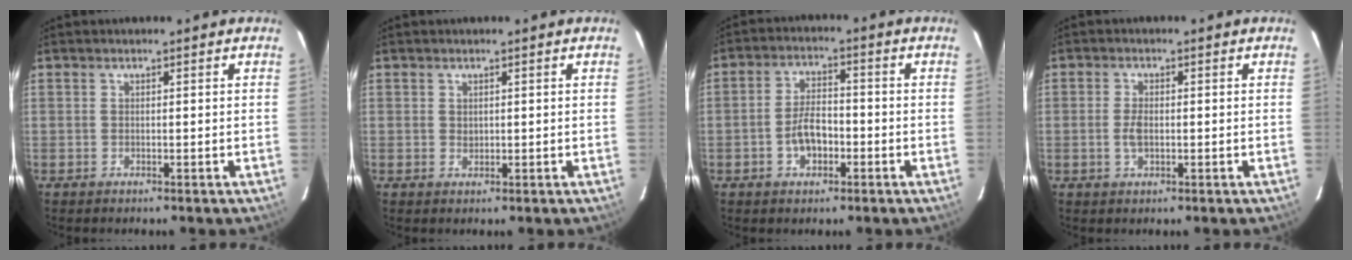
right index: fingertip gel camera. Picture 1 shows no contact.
{"total": 0.9, "force": [0.3, 0.8, 0.3], "torque": [-0.004, 0.003, 0.007]}
{"total": 5.9, "force": [-2.2, 3.2, 4.5], "torque": [-0.089, 0.009, -0.033]}
{"total": 2.9, "force": [-0.5, 1.6, 2.4], "torque": [-0.050, 0.000, -0.009]}